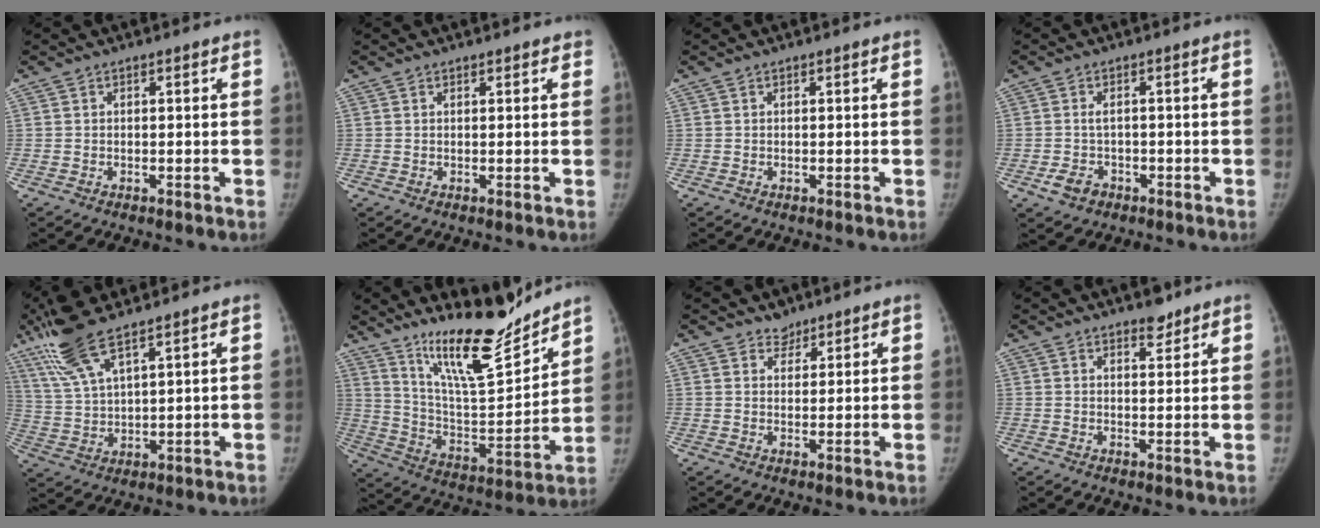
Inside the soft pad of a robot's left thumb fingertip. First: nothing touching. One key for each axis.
{"total": 0.8, "fx": 0.7, "fy": 0.4, "fz": 0.2, "tx": 0.004, "ty": -0.005, "tz": 0.007}
{"total": 0.0}
{"total": 3.7, "fx": -1.7, "fy": 2.7, "fz": 1.9, "tx": -0.032, "ty": 0.011, "tz": -0.024}
{"total": 11.6, "fx": 7.9, "fy": 2.7, "fz": 8.0, "tx": -0.175, "ty": -0.022, "tz": 0.167}
{"total": 18.5, "fx": 15.0, "fy": 4.0, "fz": 10.0, "tx": -0.125, "ty": -0.108, "tz": 0.263}
{"total": 2.5, "fx": 2.0, "fy": 1.5, "fz": 0.0, "tx": 0.019, "ty": -0.013, "tz": 0.026}
{"total": 2.9, "fx": 2.3, "fy": 1.3, "fz": 1.2, "tx": -0.004, "ty": -0.016, "tz": 0.033}